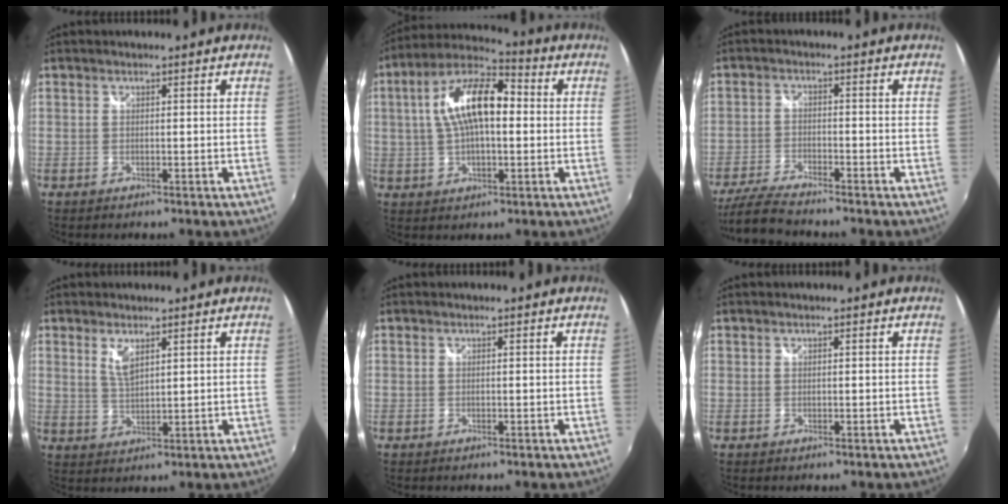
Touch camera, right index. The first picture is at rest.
{"total": 14.4, "force": [1.6, 6.5, 12.8], "torque": [-0.236, 0.025, 0.019]}
{"total": 8.2, "force": [-7.4, 0.9, 3.5], "torque": [-0.094, -0.022, -0.139]}
{"total": 3.8, "force": [2.1, 1.4, 2.9], "torque": [-0.052, -0.005, 0.039]}
{"total": 0.0}
{"total": 0.0}